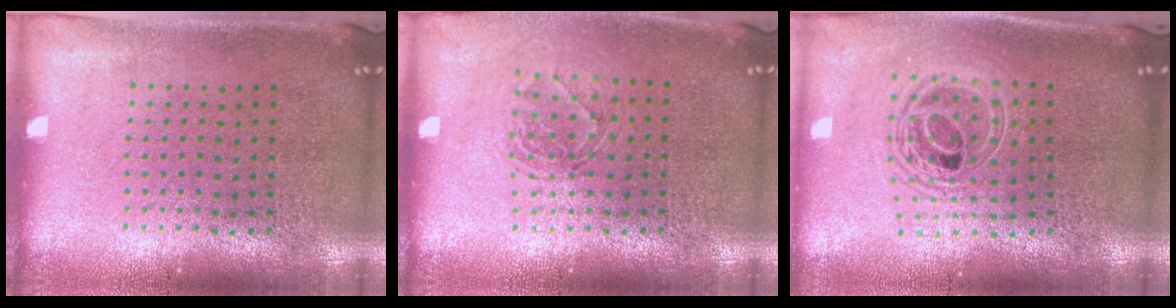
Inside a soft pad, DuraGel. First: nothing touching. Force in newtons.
{"total": 1.2, "press": 1.1, "slide": 0.6}
{"total": 2.1, "press": 1.6, "slide": 1.3}